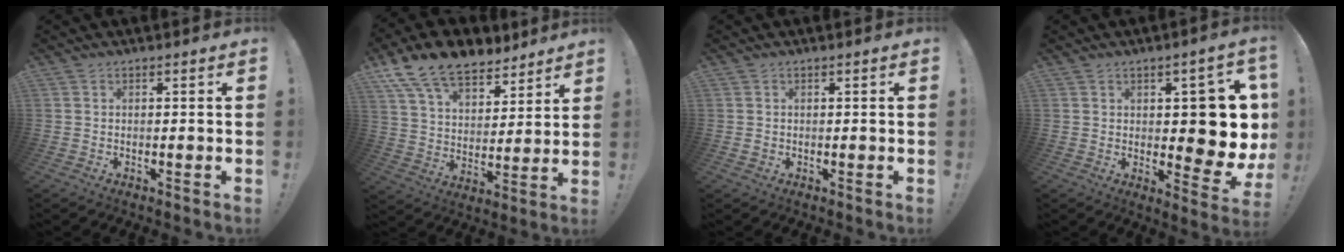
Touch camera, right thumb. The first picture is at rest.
{"total": 15.1, "force": [11.1, 7.9, 6.5], "torque": [-0.119, -0.076, 0.208]}
{"total": 0.6, "force": [-0.1, 0.5, 0.1], "torque": [-0.001, 0.002, -0.002]}
{"total": 8.4, "force": [1.0, 4.4, 7.2], "torque": [-0.080, -0.012, 0.024]}